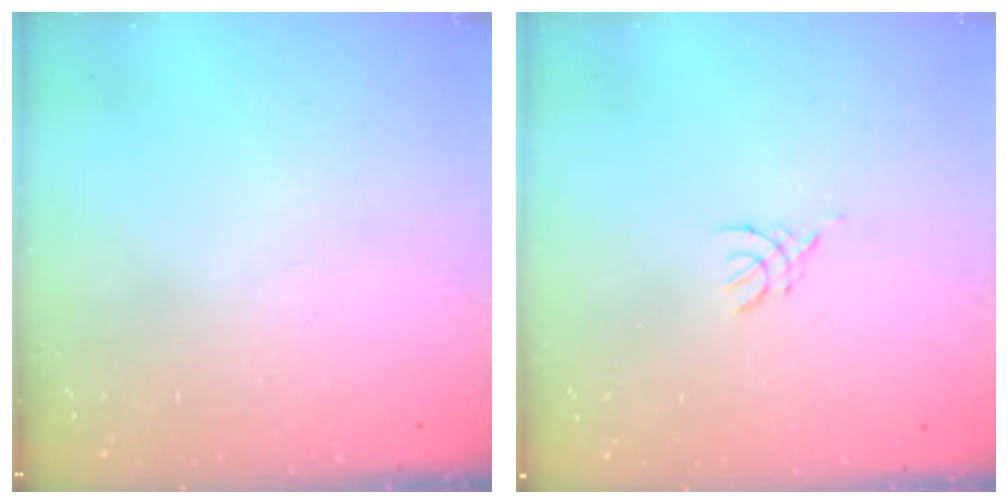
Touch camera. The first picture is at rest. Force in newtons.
{"total": 1.8, "press": 1.7, "slide": 0.4}